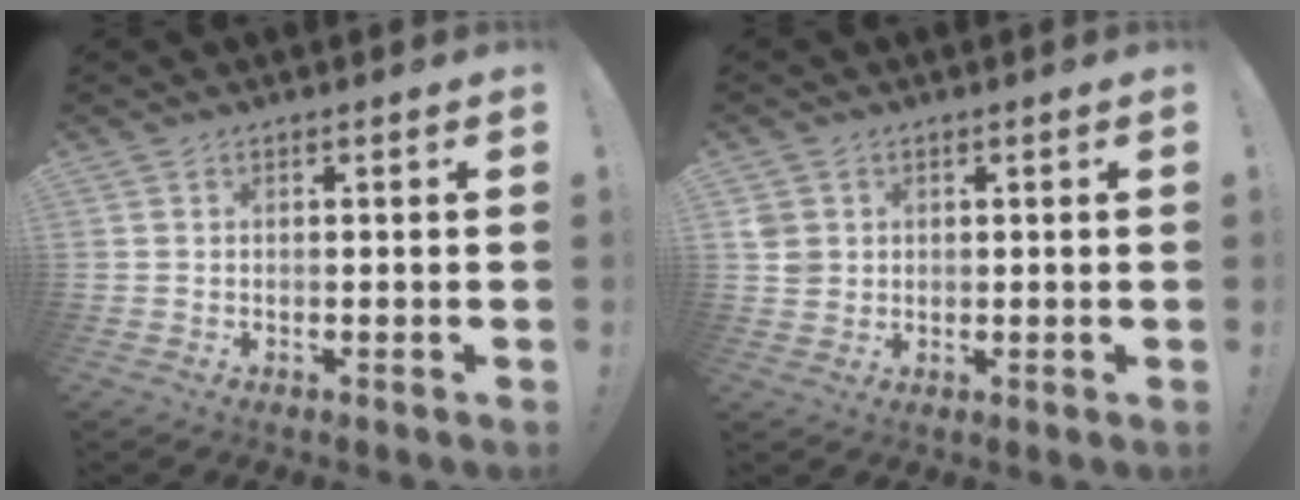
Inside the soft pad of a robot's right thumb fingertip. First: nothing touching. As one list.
[{"total": 3.7, "force": [1.1, 3.3, 1.2], "torque": [-0.020, -0.004, 0.022]}]